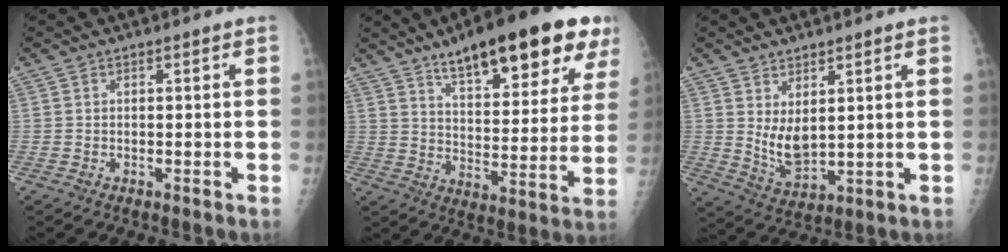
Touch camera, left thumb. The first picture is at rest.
{"total": 23.1, "force": [14.3, 7.0, 16.8], "torque": [-0.204, -0.043, 0.209]}
{"total": 6.6, "force": [2.3, 3.1, 5.4], "torque": [-0.086, -0.031, 0.056]}